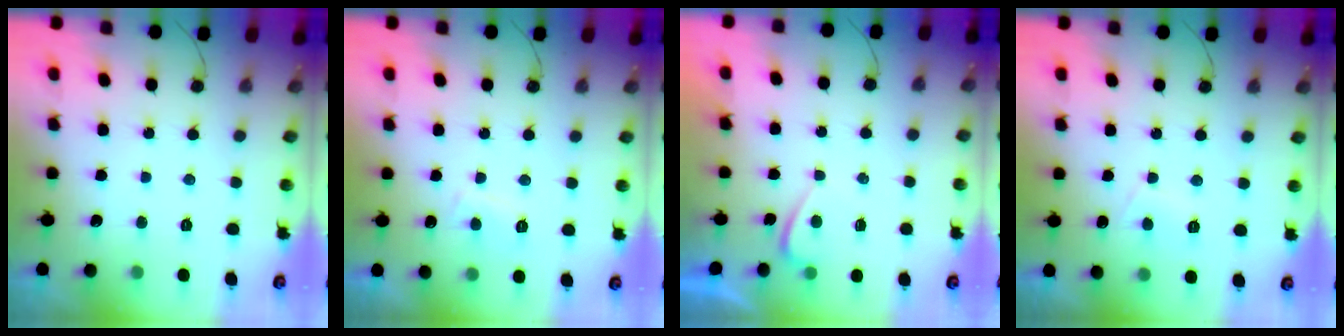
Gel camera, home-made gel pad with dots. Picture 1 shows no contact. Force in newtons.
{"total": 3.2, "press": 3.2, "slide": 0.3}
{"total": 0.8, "press": 0.6, "slide": 0.5}
{"total": 2.6, "press": 2.5, "slide": 0.8}